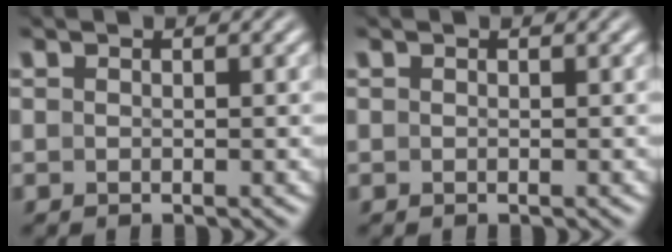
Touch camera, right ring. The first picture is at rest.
{"total": 0.0}